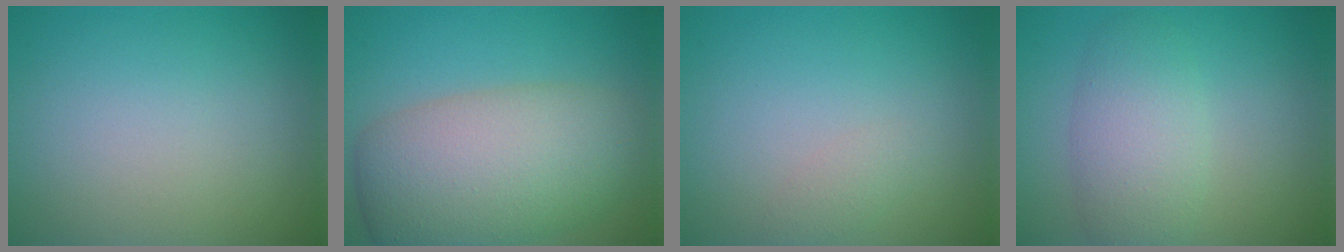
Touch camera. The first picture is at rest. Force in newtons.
{"total": 9.4, "press": 9.3, "slide": 0.5}
{"total": 1.0, "press": 1.0, "slide": 0.0}
{"total": 4.4, "press": 4.4, "slide": 0.1}